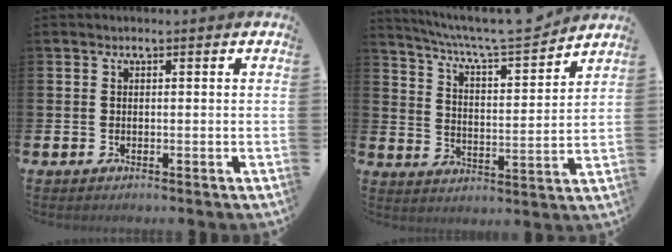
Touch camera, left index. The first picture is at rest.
{"total": 7.7, "force": [7.1, 0.8, 3.0], "torque": [-0.083, -0.055, 0.119]}